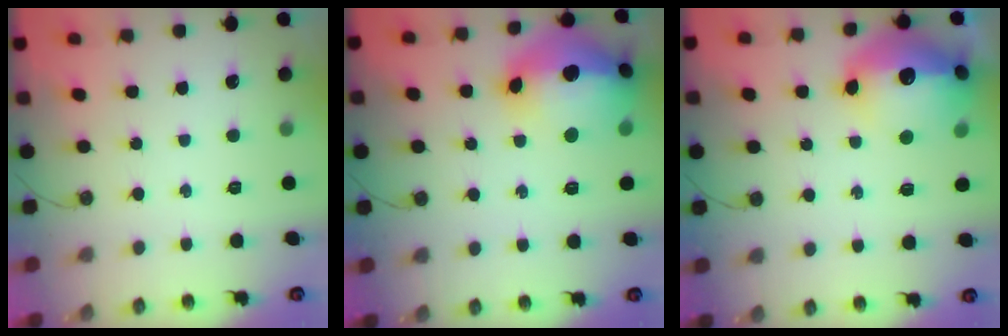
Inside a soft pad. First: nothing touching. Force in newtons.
{"total": 24.8, "press": 23.6, "slide": 7.5}
{"total": 20.8, "press": 20.8, "slide": 1.7}